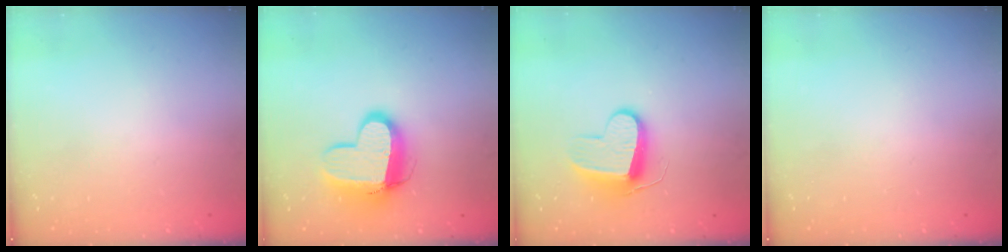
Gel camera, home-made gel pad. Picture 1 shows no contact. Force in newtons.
{"total": 12.9, "press": 12.8, "slide": 1.4}
{"total": 9.4, "press": 9.4, "slide": 0.2}
{"total": 0.0}